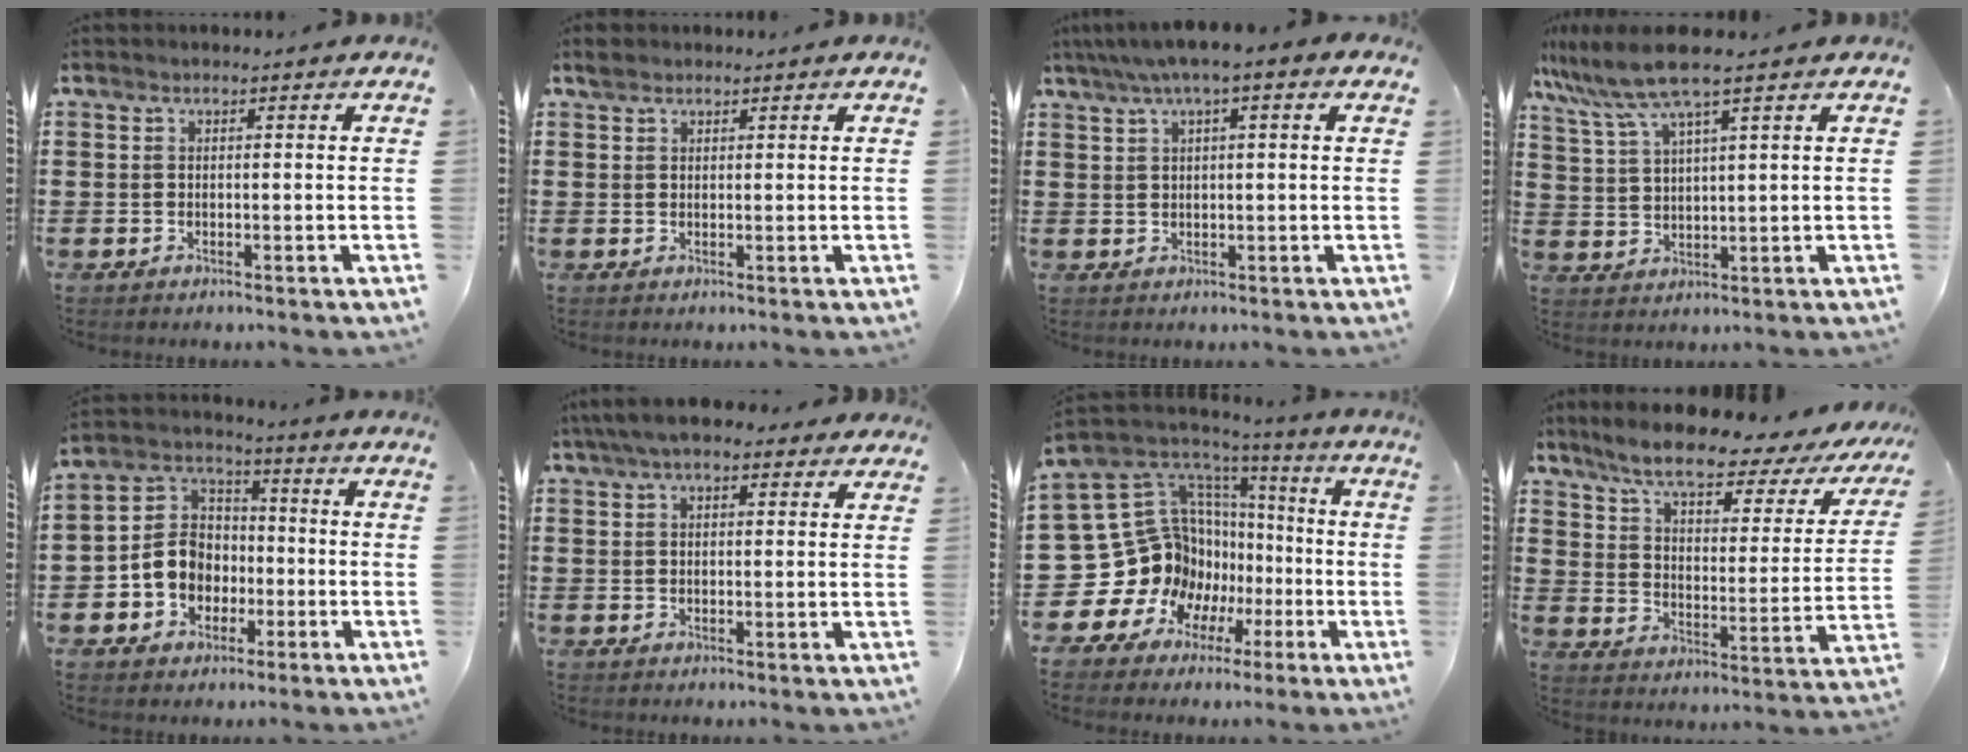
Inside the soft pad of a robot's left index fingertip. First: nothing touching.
{"total": 1.3, "force": [1.1, 0.6, 0.2], "torque": [-0.008, 0.003, 0.023]}
{"total": 3.2, "force": [1.2, 0.5, 3.0], "torque": [-0.056, 0.005, 0.019]}
{"total": 7.6, "force": [5.6, 0.4, 5.1], "torque": [-0.115, -0.015, 0.097]}
{"total": 7.1, "force": [-2.2, 6.3, 2.5], "torque": [-0.083, 0.015, -0.048]}
{"total": 5.7, "force": [4.5, 1.7, 3.0], "torque": [-0.071, 0.003, 0.083]}
{"total": 17.4, "force": [-2.8, 15.6, 7.3], "torque": [-0.206, -0.045, 0.004]}
{"total": 7.7, "force": [6.1, 0.9, 4.6], "torque": [-0.106, -0.035, 0.096]}